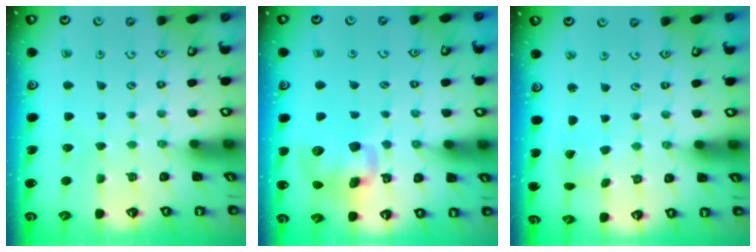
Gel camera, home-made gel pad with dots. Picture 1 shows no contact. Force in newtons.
{"total": 11.5, "press": 11.4, "slide": 2.0}
{"total": 1.5, "press": 1.5, "slide": 0.3}